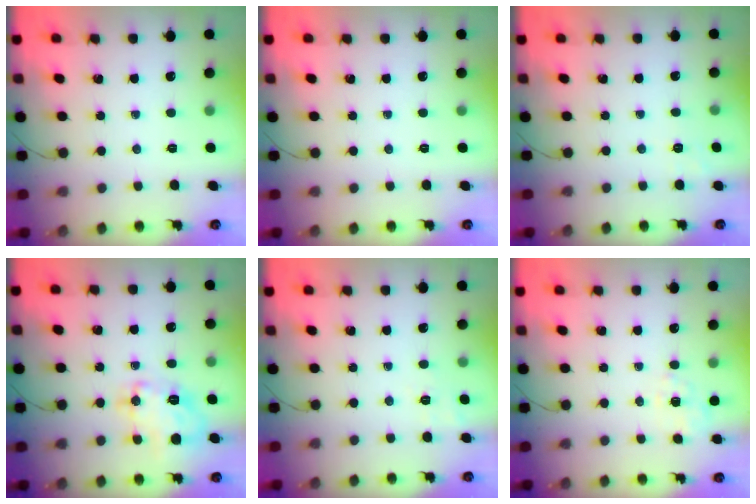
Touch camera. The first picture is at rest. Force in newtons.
{"total": 0.0}
{"total": 1.9, "press": 1.1, "slide": 1.6}
{"total": 14.6, "press": 14.5, "slide": 0.9}
{"total": 2.6, "press": 1.9, "slide": 1.8}
{"total": 2.5, "press": 1.8, "slide": 1.7}